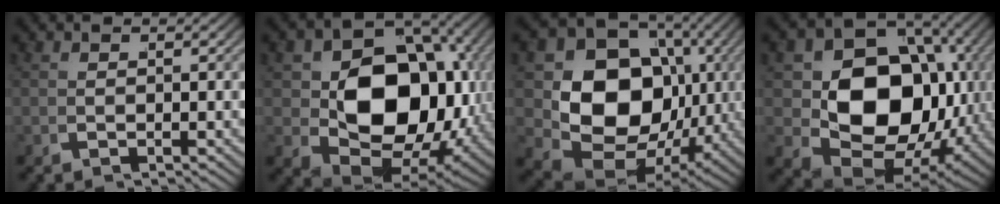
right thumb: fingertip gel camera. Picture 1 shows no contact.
{"total": 17.1, "force": [0.2, 11.6, 12.5], "torque": [-0.234, -0.049, 0.014]}
{"total": 19.1, "force": [-0.6, 14.3, 12.6], "torque": [-0.263, -0.058, 0.002]}
{"total": 18.6, "force": [0.1, 13.1, 13.2], "torque": [-0.259, -0.052, 0.012]}